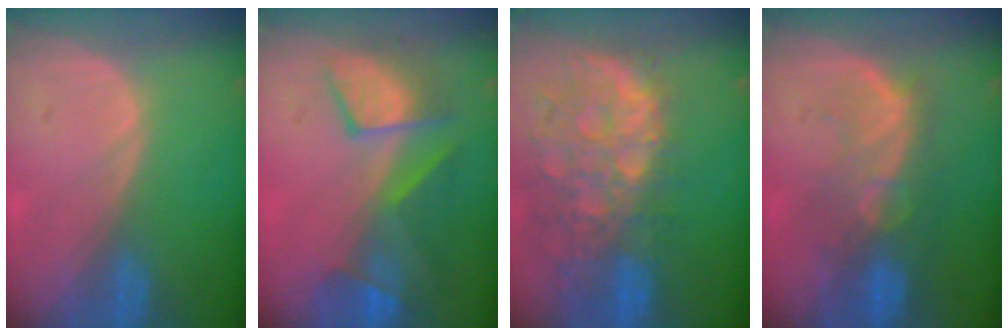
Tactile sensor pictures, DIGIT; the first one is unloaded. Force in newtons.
{"total": 9.0, "press": 8.3, "slide": 3.6}
{"total": 13.3, "press": 10.9, "slide": 7.6}
{"total": 10.1, "press": 8.6, "slide": 5.3}